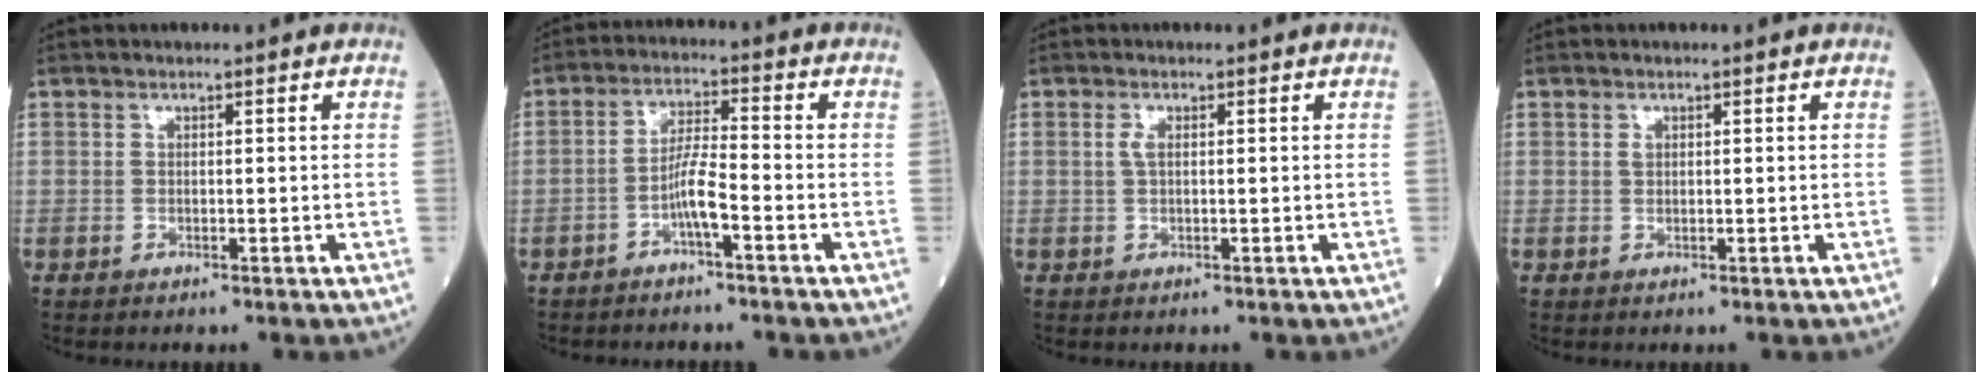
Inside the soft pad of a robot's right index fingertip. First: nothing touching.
{"total": 4.7, "force": [-2.4, 0.1, 4.0], "torque": [-0.078, 0.009, -0.047]}
{"total": 1.2, "force": [0.3, 0.4, 1.1], "torque": [-0.028, 0.000, 0.003]}
{"total": 0.7, "force": [0.3, 0.5, 0.4], "torque": [-0.008, 0.000, 0.005]}